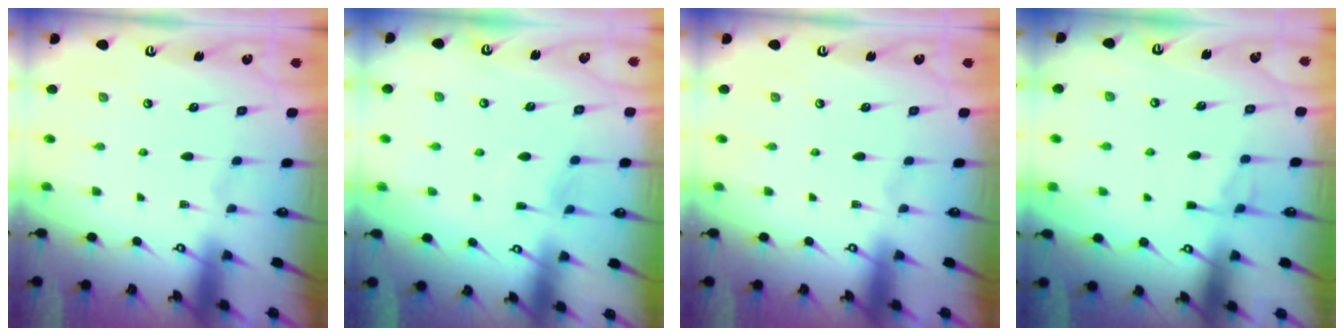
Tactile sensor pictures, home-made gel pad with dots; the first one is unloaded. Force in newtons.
{"total": 5.1, "press": 5.1, "slide": 0.6}
{"total": 0.0}
{"total": 3.9, "press": 3.9, "slide": 0.6}